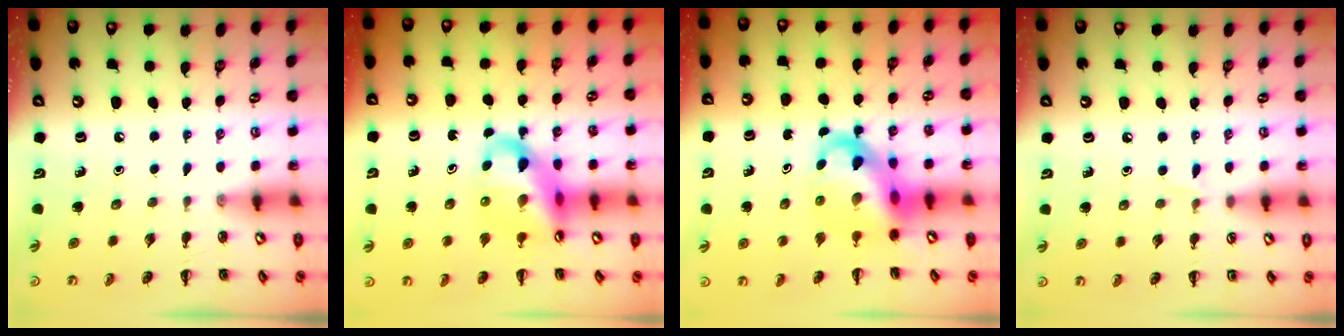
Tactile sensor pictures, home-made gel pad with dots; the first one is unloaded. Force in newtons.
{"total": 13.6, "press": 13.1, "slide": 3.7}
{"total": 10.7, "press": 10.3, "slide": 3.1}
{"total": 3.4, "press": 3.2, "slide": 1.1}